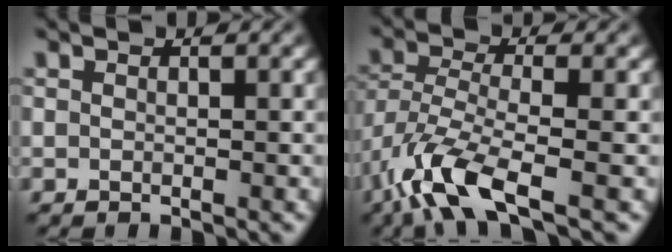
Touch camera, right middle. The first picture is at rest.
{"total": 8.1, "force": [-4.6, 2.5, 6.1], "torque": [-0.136, -0.008, -0.100]}